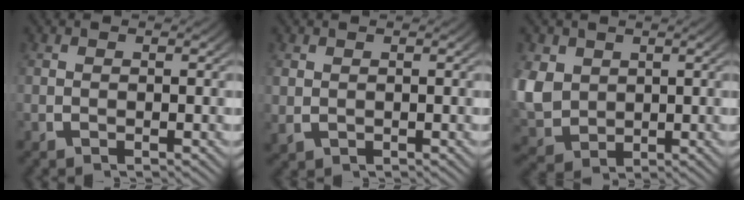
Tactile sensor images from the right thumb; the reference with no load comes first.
{"total": 1.1, "force": [0.2, 1.0, 0.5], "torque": [-0.012, -0.004, 0.013]}
{"total": 7.5, "force": [-0.3, 6.3, 4.0], "torque": [-0.129, -0.045, 0.024]}